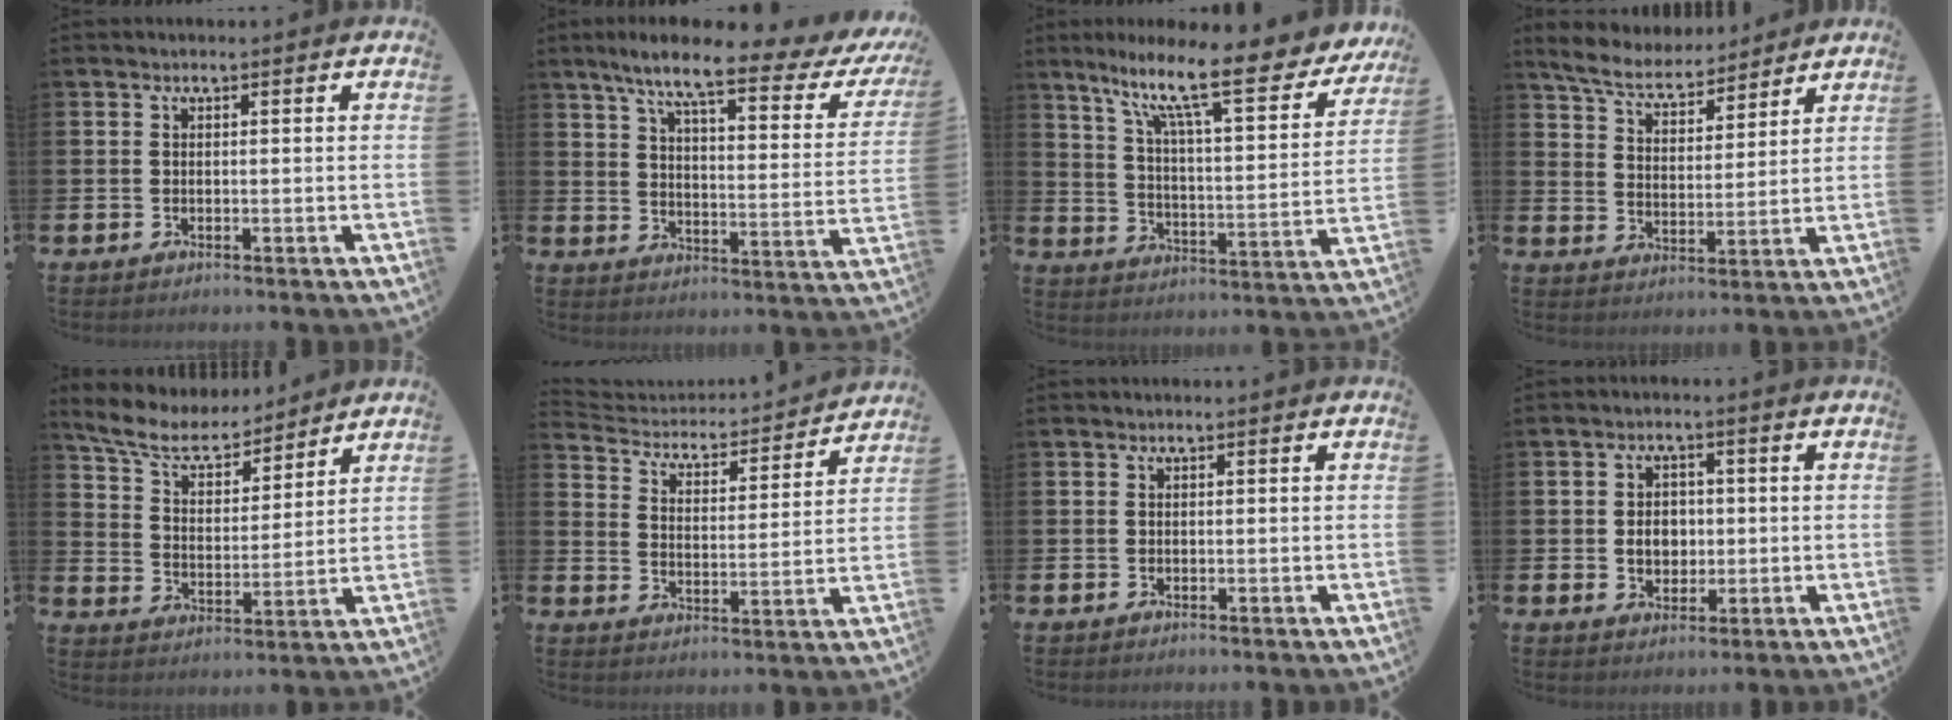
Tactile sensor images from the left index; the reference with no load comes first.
{"total": 9.1, "force": [6.8, 1.2, 5.9], "torque": [-0.128, -0.043, 0.105]}
{"total": 13.5, "force": [9.7, 2.8, 9.0], "torque": [-0.177, -0.059, 0.153]}
{"total": 6.4, "force": [5.9, 1.6, 1.8], "torque": [-0.064, -0.033, 0.104]}
{"total": 8.1, "force": [7.3, 2.5, 2.6], "torque": [-0.088, -0.043, 0.128]}
{"total": 4.2, "force": [3.9, 1.5, 0.6], "torque": [-0.041, -0.038, 0.058]}
{"total": 0.0}
{"total": 3.5, "force": [0.1, 2.9, 2.0], "torque": [-0.028, 0.004, -0.006]}